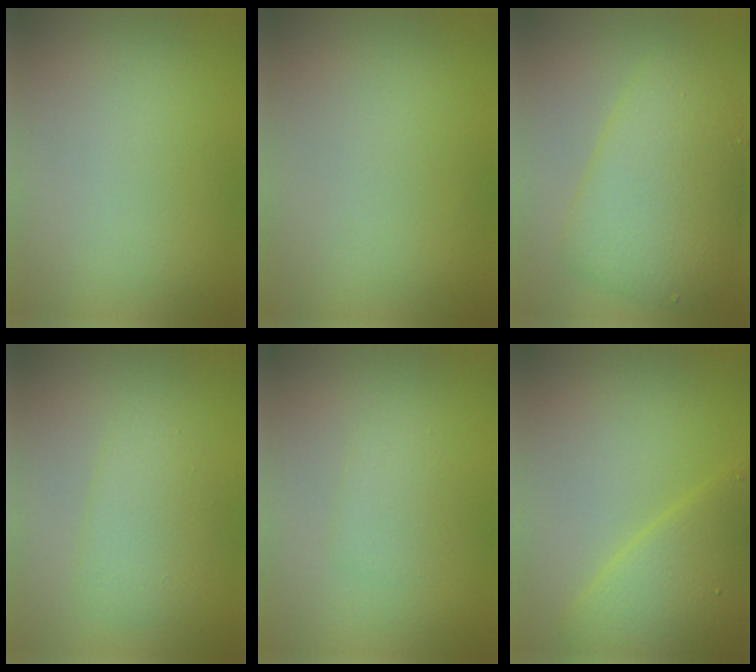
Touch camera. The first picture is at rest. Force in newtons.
{"total": 0.0}
{"total": 6.3, "press": 6.3, "slide": 0.1}
{"total": 2.5, "press": 2.5, "slide": 0.1}
{"total": 1.5, "press": 1.5, "slide": 0.1}
{"total": 4.7, "press": 4.7, "slide": 0.2}